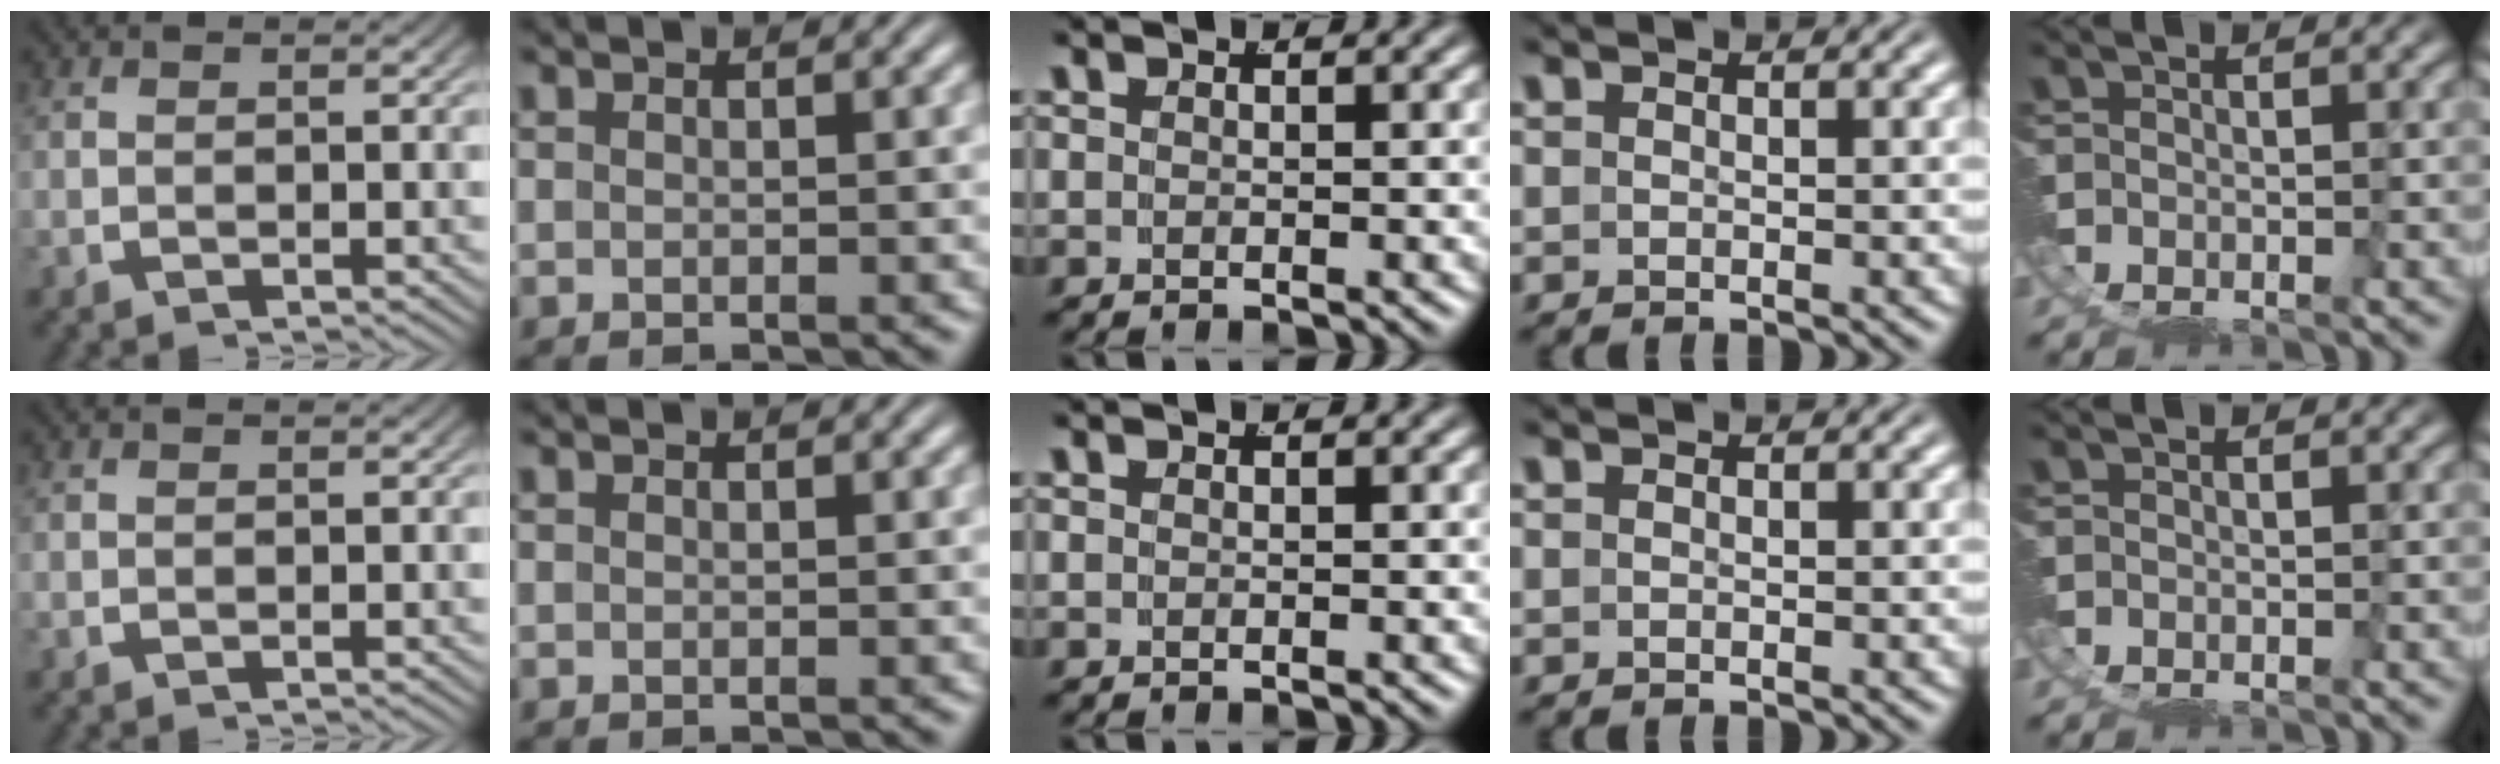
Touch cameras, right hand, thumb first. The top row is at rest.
{}